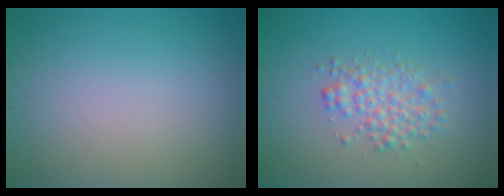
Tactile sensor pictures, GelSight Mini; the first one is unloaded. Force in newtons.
{"total": 2.8, "press": 2.8, "slide": 0.0}